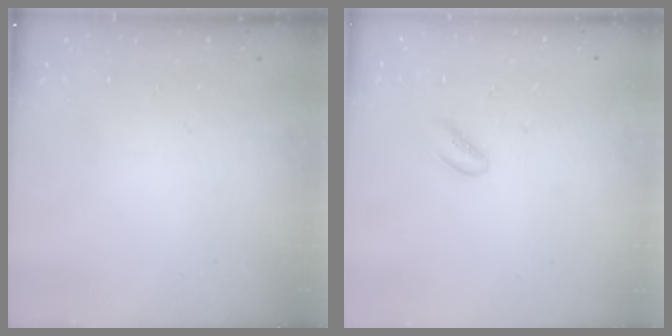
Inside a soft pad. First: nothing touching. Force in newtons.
{"total": 2.0, "press": 2.0, "slide": 0.2}